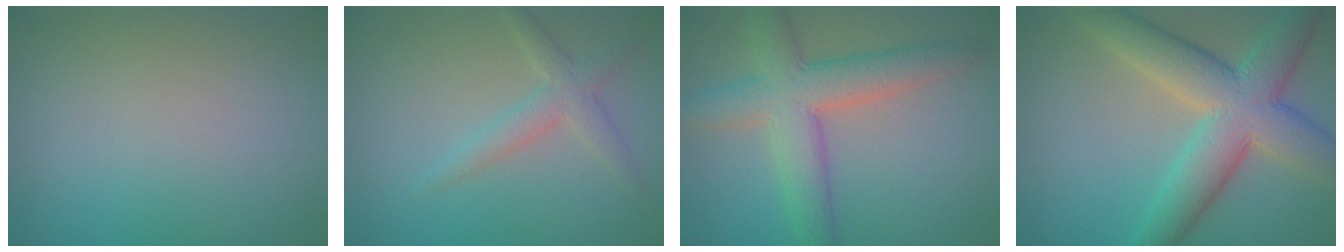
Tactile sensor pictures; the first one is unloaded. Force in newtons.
{"total": 2.5, "press": 2.5, "slide": 0.1}
{"total": 6.5, "press": 6.5, "slide": 0.3}
{"total": 9.0, "press": 9.0, "slide": 0.3}